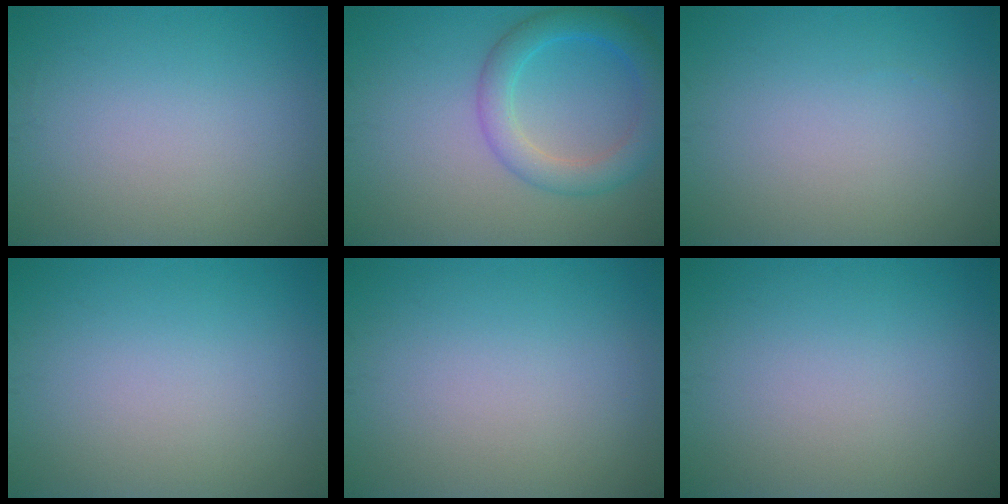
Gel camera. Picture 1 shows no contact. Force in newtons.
{"total": 4.5, "press": 4.5, "slide": 0.4}
{"total": 0.0}
{"total": 0.0}
{"total": 0.0}
{"total": 0.0}